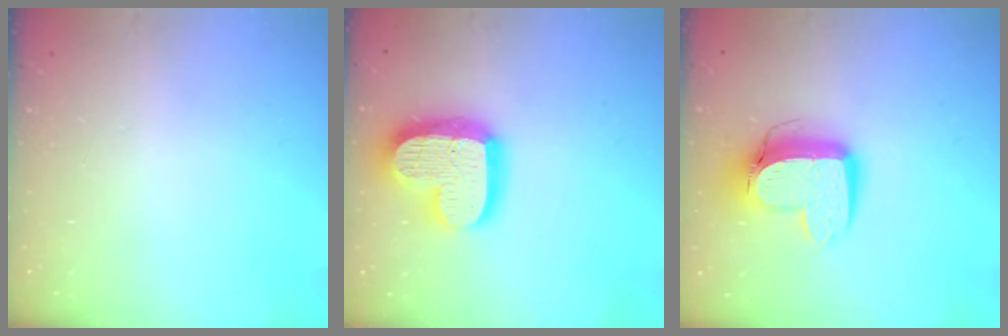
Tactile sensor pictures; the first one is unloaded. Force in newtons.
{"total": 19.0, "press": 19.0, "slide": 1.6}
{"total": 12.5, "press": 12.4, "slide": 1.2}